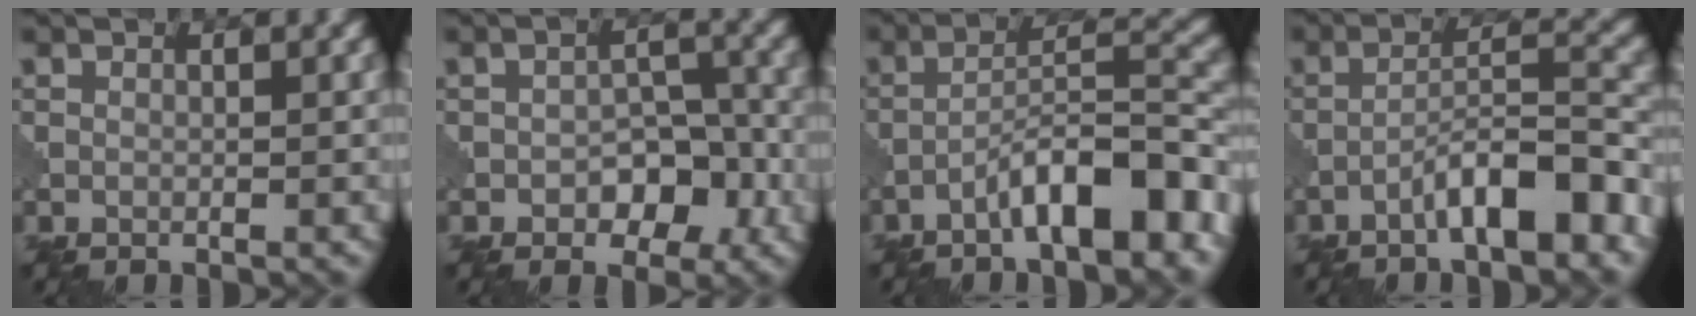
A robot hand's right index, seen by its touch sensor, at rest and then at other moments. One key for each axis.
{"total": 4.5, "fx": -1.8, "fy": 2.9, "fz": 2.9, "tx": -0.030, "ty": 0.003, "tz": -0.026}
{"total": 8.2, "fx": -4.8, "fy": 1.9, "fz": 6.4, "tx": -0.102, "ty": 0.021, "tz": -0.080}
{"total": 6.4, "fx": -3.9, "fy": 1.3, "fz": 4.9, "tx": -0.078, "ty": 0.018, "tz": -0.068}